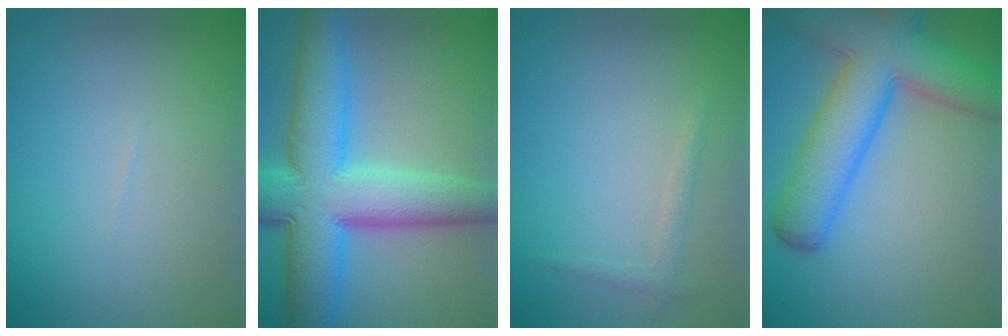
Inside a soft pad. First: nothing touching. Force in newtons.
{"total": 11.1, "press": 11.1, "slide": 0.2}
{"total": 1.0, "press": 1.0, "slide": 0.0}
{"total": 9.3, "press": 9.3, "slide": 0.7}